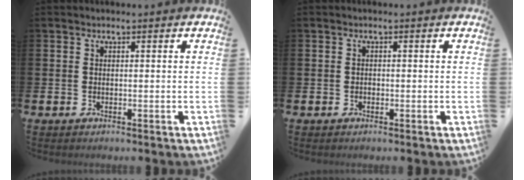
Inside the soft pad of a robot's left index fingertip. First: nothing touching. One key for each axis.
{"total": 0.6, "fx": -0.3, "fy": 0.5, "fz": 0.1, "tx": -0.012, "ty": 0.007, "tz": -0.005}